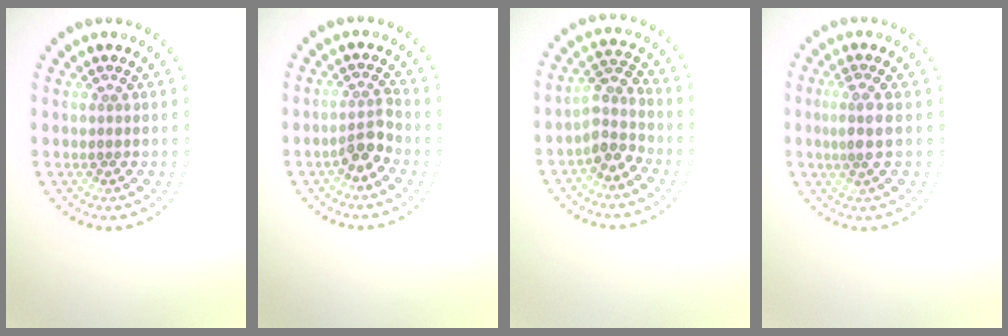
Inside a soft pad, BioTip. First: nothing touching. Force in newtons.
{"total": 2.4, "press": 1.8, "slide": 1.5}
{"total": 2.7, "press": 2.2, "slide": 1.6}
{"total": 2.2, "press": 1.8, "slide": 1.2}